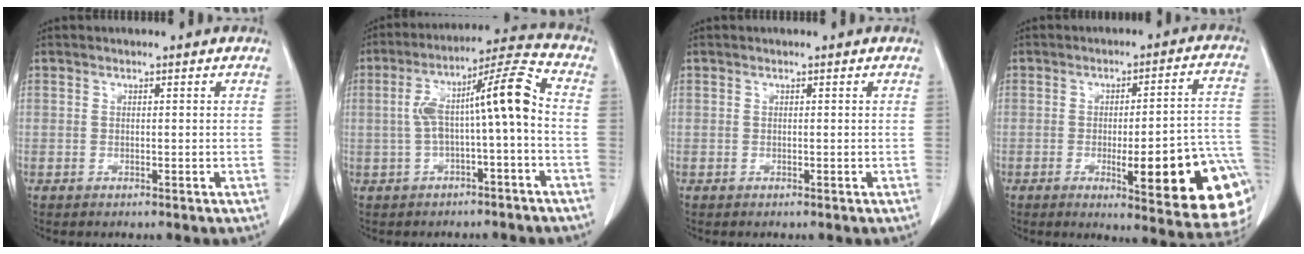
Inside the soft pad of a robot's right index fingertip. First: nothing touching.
{"total": 10.7, "force": [-0.6, 0.7, 10.6], "torque": [-0.182, 0.043, -0.012]}
{"total": 0.0}
{"total": 19.9, "force": [-6.1, 3.1, 18.8], "torque": [-0.139, 0.011, -0.063]}